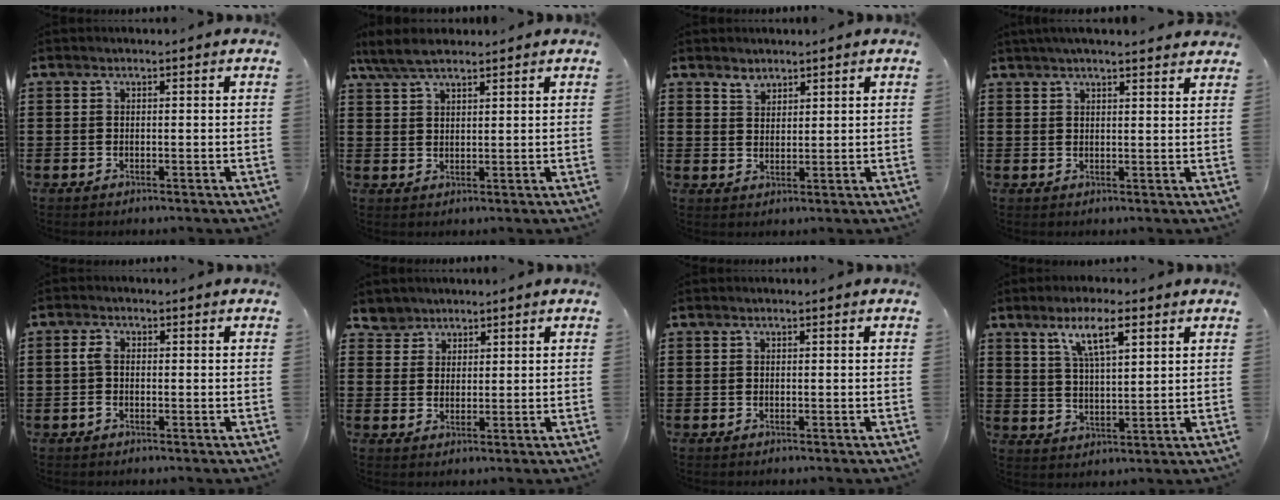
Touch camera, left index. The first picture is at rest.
{"total": 5.0, "force": [3.9, 1.5, 2.7], "torque": [-0.063, 0.000, 0.074]}
{"total": 2.1, "force": [1.8, 1.1, 0.3], "torque": [-0.010, 0.002, 0.035]}
{"total": 2.8, "force": [2.5, 0.1, 1.1], "torque": [-0.029, 0.001, 0.047]}
{"total": 2.2, "force": [-0.4, 1.2, 1.9], "torque": [-0.053, -0.002, -0.012]}
{"total": 3.5, "force": [2.7, 2.2, -0.4], "torque": [-0.010, 0.005, 0.052]}
{"total": 0.0}
{"total": 7.6, "force": [4.3, 2.0, 6.0], "torque": [-0.120, 0.005, 0.072]}